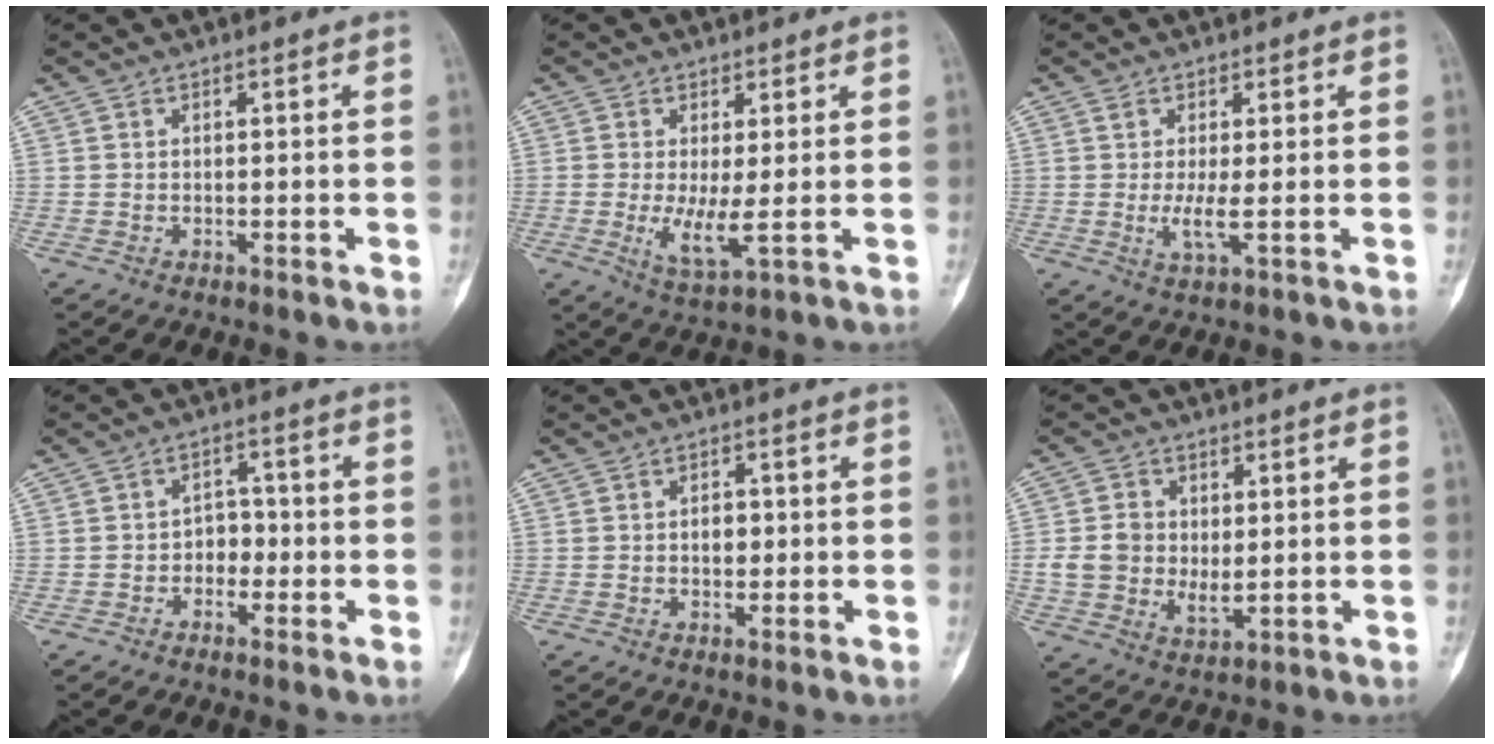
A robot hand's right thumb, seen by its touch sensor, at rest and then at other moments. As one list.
[{"total": 5.2, "force": [-0.3, 1.1, 5.1], "torque": [-0.109, -0.019, -0.006]}, {"total": 3.3, "force": [-0.1, 0.4, 3.3], "torque": [-0.081, -0.013, -0.004]}, {"total": 3.5, "force": [-1.2, 2.8, 1.8], "torque": [-0.002, 0.018, -0.028]}, {"total": 2.6, "force": [0.0, 1.9, 1.9], "torque": [-0.014, 0.004, -0.001]}, {"total": 7.7, "force": [0.7, 5.7, 5.2], "torque": [-0.077, -0.009, 0.018]}]